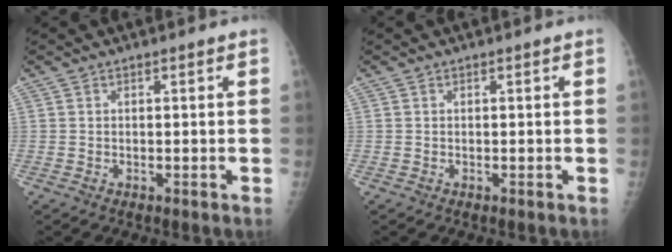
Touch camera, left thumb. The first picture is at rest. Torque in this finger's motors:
{"motor_torque": [0.00, 0.00, -0.17, -0.17, 0.00]}